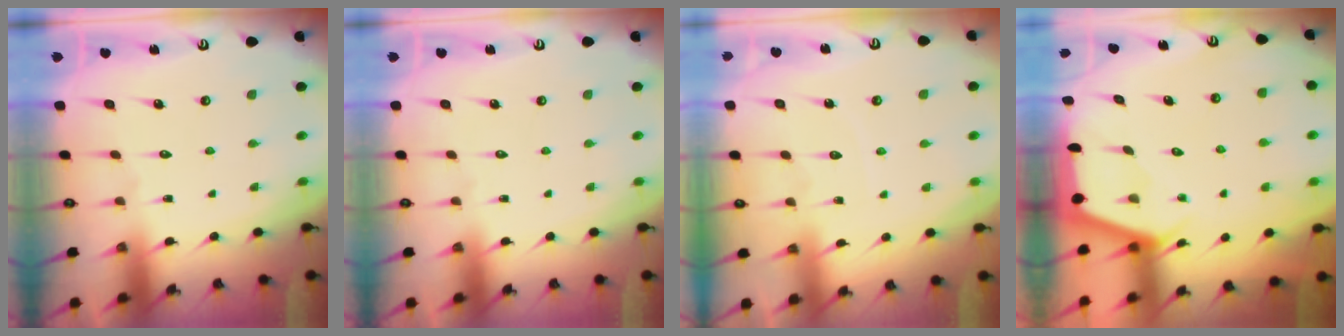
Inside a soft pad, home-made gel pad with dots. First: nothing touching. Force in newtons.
{"total": 0.0}
{"total": 3.8, "press": 3.7, "slide": 0.4}
{"total": 2.3, "press": 2.3, "slide": 0.3}